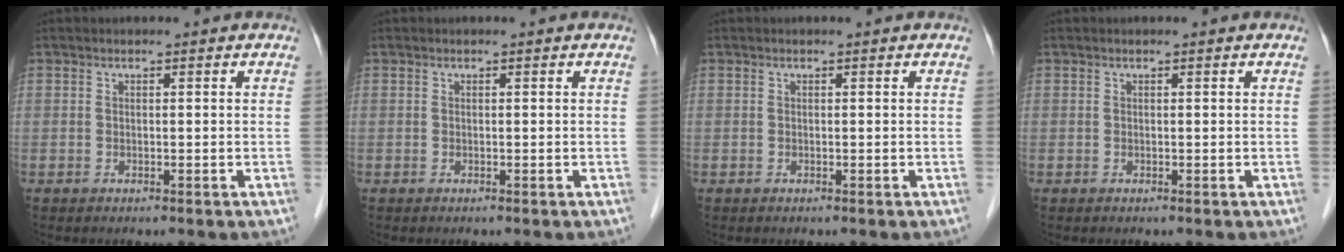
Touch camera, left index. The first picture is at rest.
{"total": 0.0}
{"total": 0.0}
{"total": 0.0}